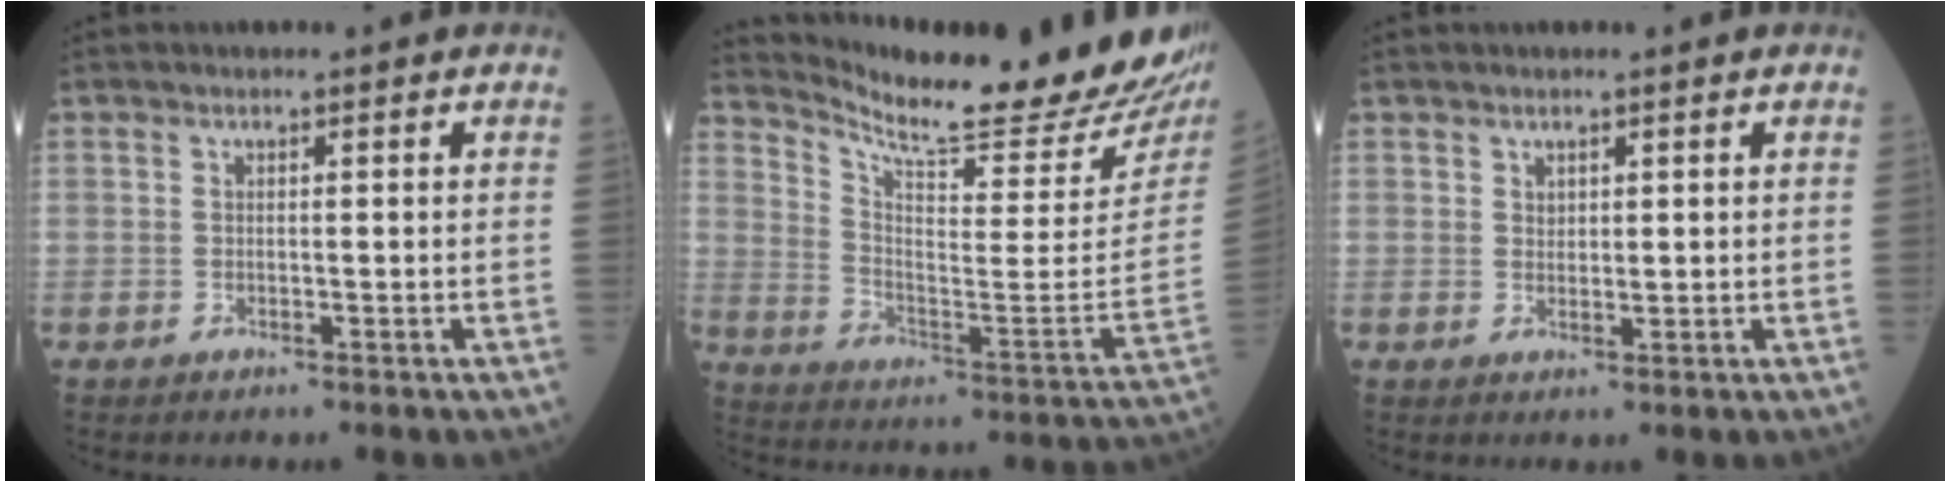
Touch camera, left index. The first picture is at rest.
{"total": 23.7, "force": [22.0, 0.8, 8.7], "torque": [-0.156, -0.110, 0.304]}
{"total": 1.3, "force": [1.0, 0.7, 0.6], "torque": [-0.009, -0.002, 0.017]}